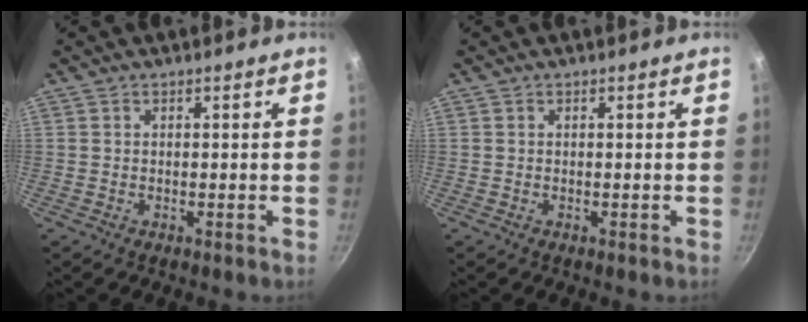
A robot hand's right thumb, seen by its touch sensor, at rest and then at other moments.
{"total": 0.0}